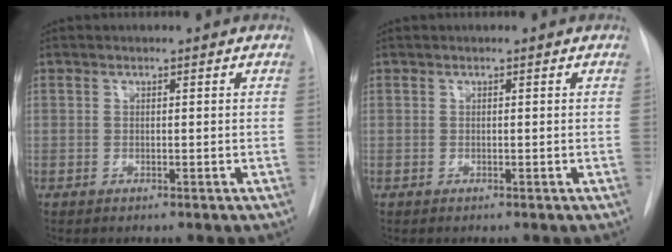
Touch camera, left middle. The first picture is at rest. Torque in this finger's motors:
{"motor_torque": [0.00, 0.00, 0.00, 0.00]}